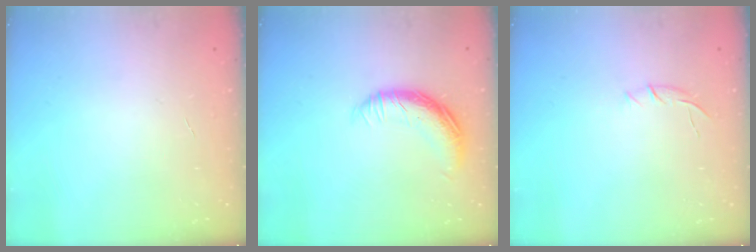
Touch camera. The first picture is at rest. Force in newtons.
{"total": 12.0, "press": 12.0, "slide": 0.6}
{"total": 4.2, "press": 4.0, "slide": 1.1}